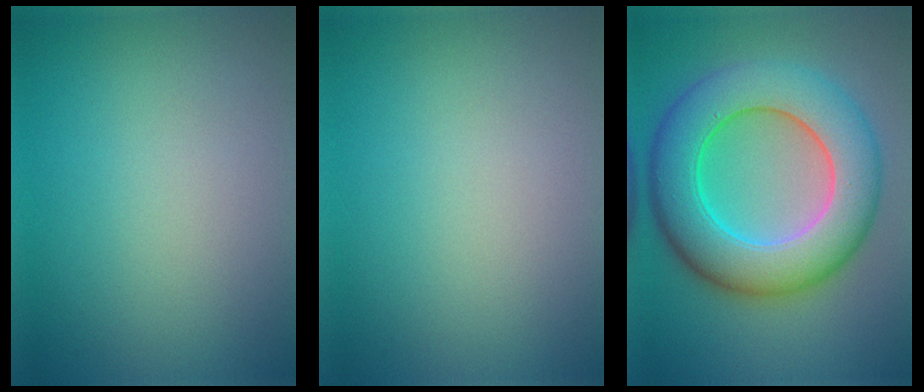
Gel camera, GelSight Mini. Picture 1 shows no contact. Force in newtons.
{"total": 0.0}
{"total": 10.9, "press": 10.8, "slide": 0.6}